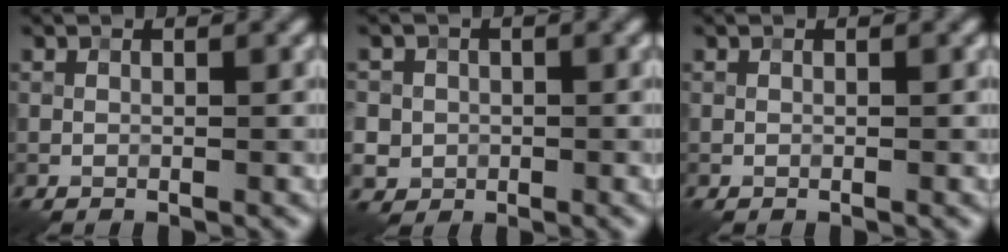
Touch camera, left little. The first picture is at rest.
{"total": 4.0, "force": [-0.5, 3.9, 0.9], "torque": [-0.005, 0.007, -0.027]}
{"total": 0.0}